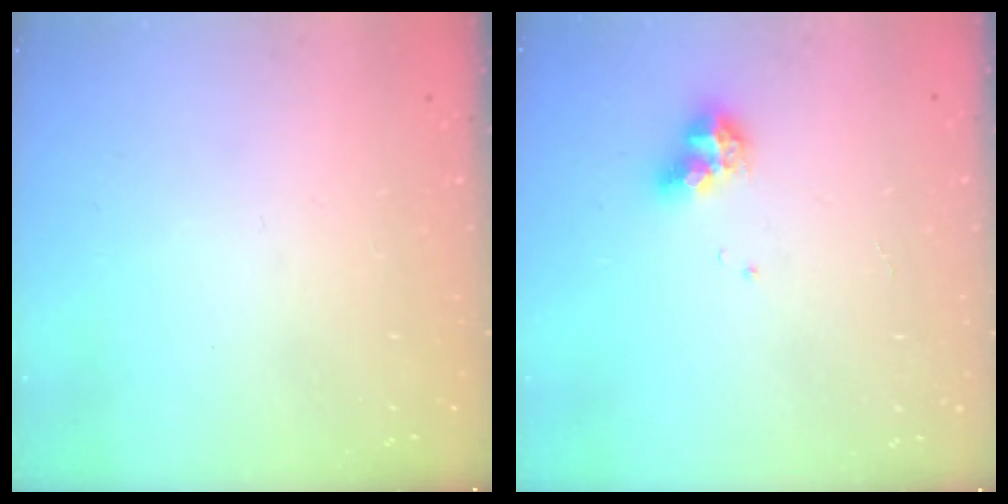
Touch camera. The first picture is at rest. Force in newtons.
{"total": 7.9, "press": 7.9, "slide": 0.4}